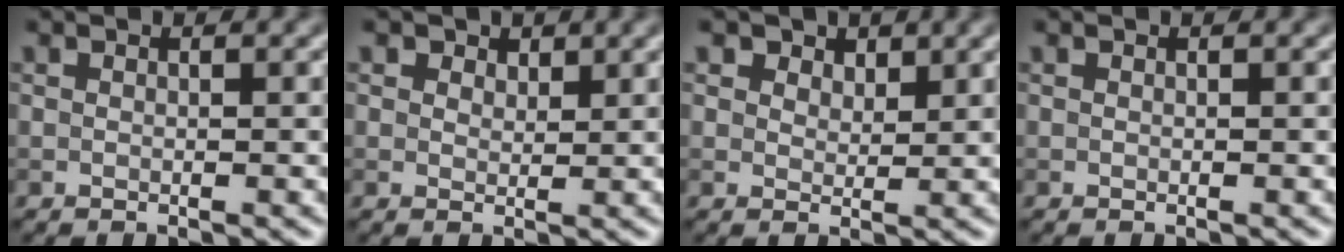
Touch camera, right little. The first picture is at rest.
{"total": 2.0, "force": [1.4, 1.2, 0.7], "torque": [-0.013, -0.005, 0.016]}
{"total": 3.2, "force": [2.3, 1.9, 1.1], "torque": [-0.030, -0.008, 0.035]}
{"total": 0.0}